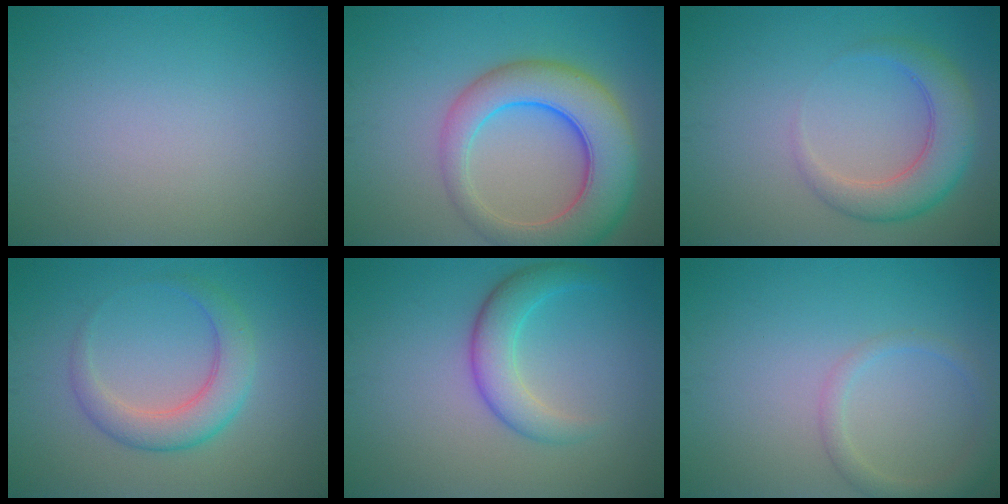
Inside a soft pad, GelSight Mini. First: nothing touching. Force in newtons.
{"total": 8.6, "press": 8.6, "slide": 0.6}
{"total": 4.6, "press": 4.6, "slide": 0.2}
{"total": 3.8, "press": 3.8, "slide": 0.2}
{"total": 3.8, "press": 3.8, "slide": 0.2}
{"total": 2.1, "press": 2.1, "slide": 0.1}